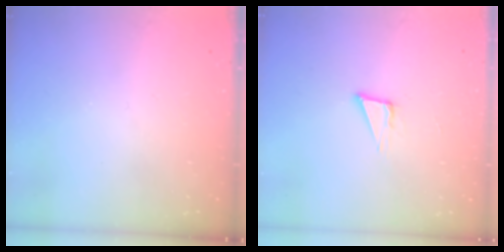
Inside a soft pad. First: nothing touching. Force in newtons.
{"total": 4.3, "press": 3.1, "slide": 3.0}